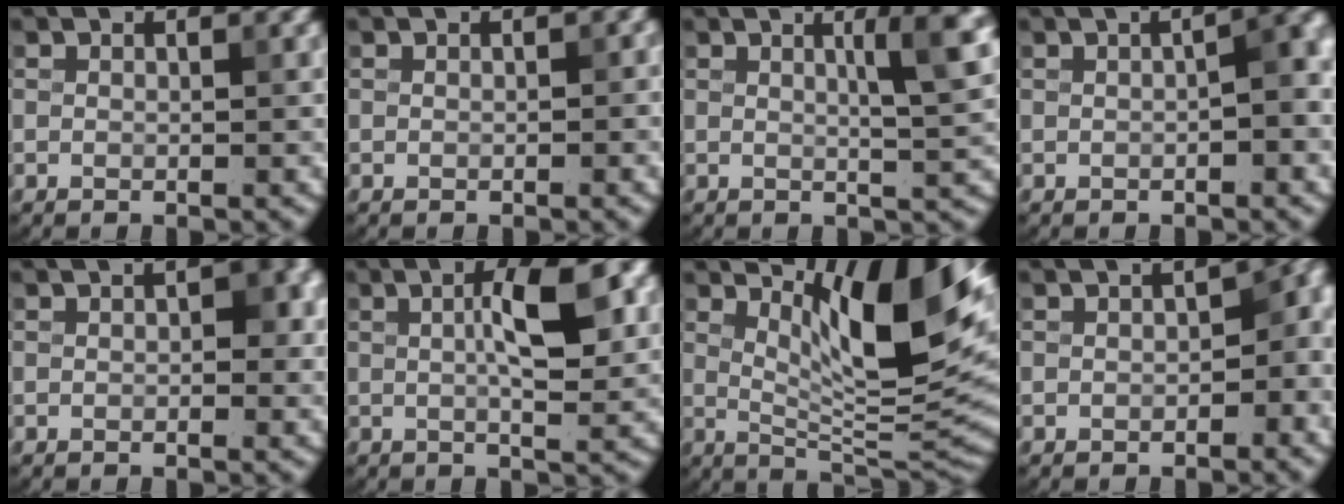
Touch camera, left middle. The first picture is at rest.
{"total": 0.8, "force": [0.0, 0.6, 0.5], "torque": [-0.003, 0.003, 0.001]}
{"total": 3.7, "force": [1.3, 0.4, 3.5], "torque": [-0.049, 0.003, 0.022]}
{"total": 5.1, "force": [0.3, 2.5, 4.5], "torque": [-0.040, 0.018, 0.007]}
{"total": 3.1, "force": [0.3, 1.8, 2.4], "torque": [-0.027, 0.003, 0.003]}
{"total": 5.7, "force": [1.2, 1.7, 5.3], "torque": [-0.083, 0.008, 0.021]}
{"total": 9.5, "force": [3.8, 2.2, 8.4], "torque": [-0.134, -0.010, 0.076]}
{"total": 9.5, "force": [-0.2, 5.8, 7.5], "torque": [-0.053, 0.000, 0.003]}